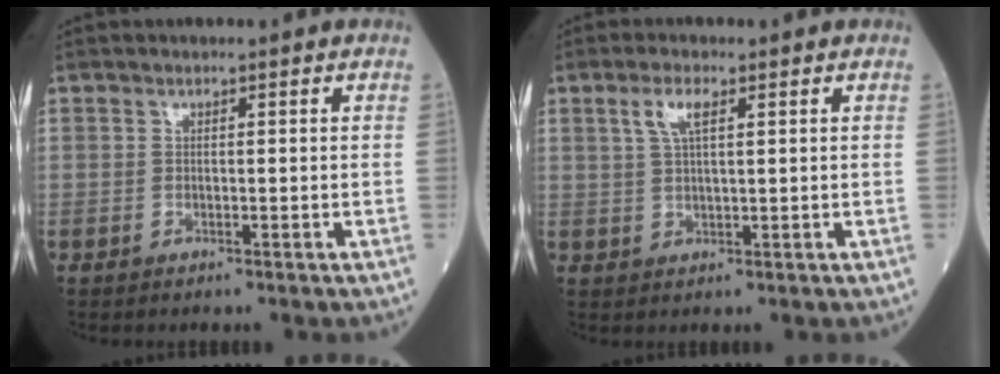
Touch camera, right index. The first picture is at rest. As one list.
[{"total": 3.7, "force": [1.7, 0.9, 3.2], "torque": [-0.069, 0.008, 0.035]}]